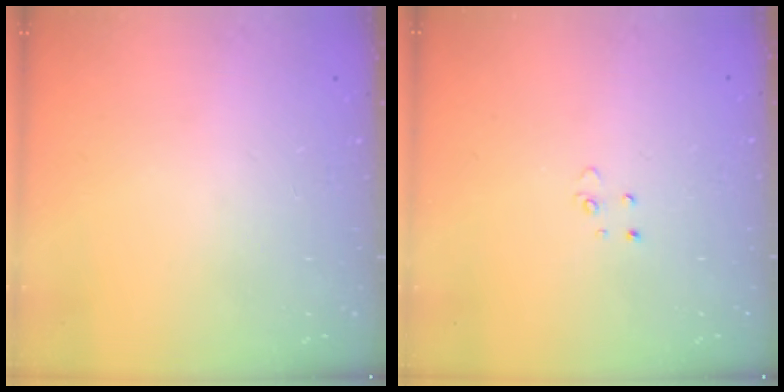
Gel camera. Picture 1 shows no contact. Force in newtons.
{"total": 2.6, "press": 2.6, "slide": 0.2}